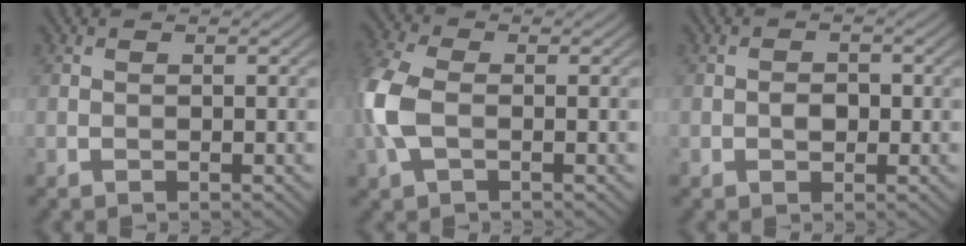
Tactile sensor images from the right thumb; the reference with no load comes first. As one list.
[{"total": 7.1, "force": [-0.9, 4.2, 5.7], "torque": [-0.162, 0.002, -0.028]}, {"total": 1.8, "force": [-0.3, 1.4, 1.1], "torque": [-0.023, -0.004, -0.008]}]